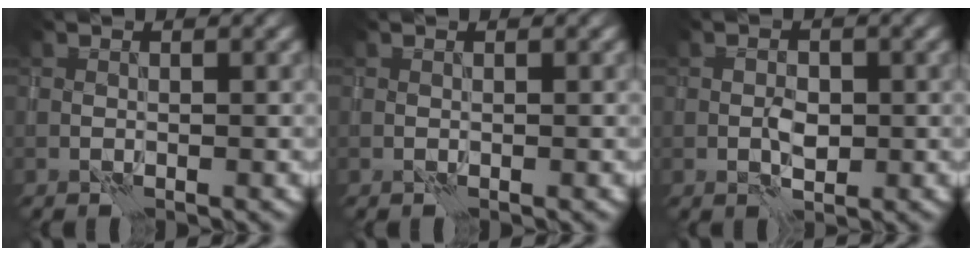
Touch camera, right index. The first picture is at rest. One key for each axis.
{"total": 0.0}
{"total": 1.6, "fx": 0.0, "fy": 1.1, "fz": 1.2, "tx": -0.020, "ty": -0.001, "tz": 0.001}